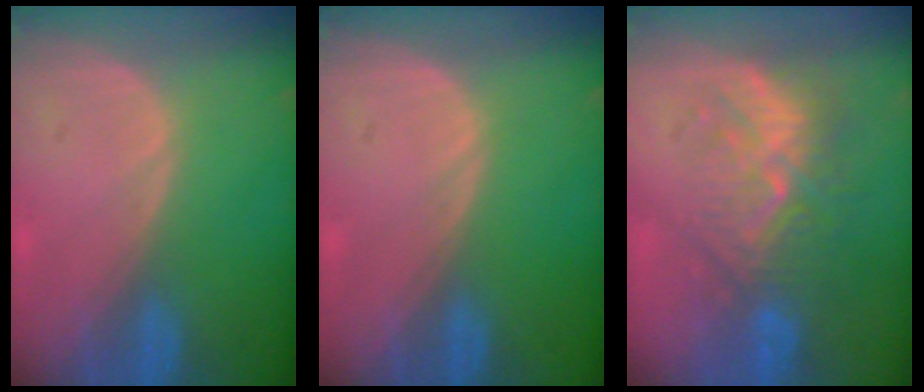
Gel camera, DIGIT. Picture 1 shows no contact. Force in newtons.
{"total": 0.0}
{"total": 9.0, "press": 8.6, "slide": 2.4}